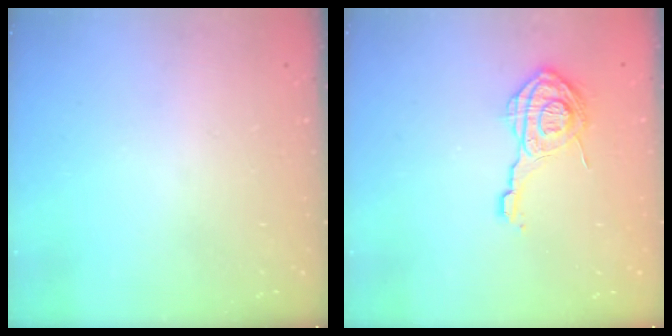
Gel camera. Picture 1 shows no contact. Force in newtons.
{"total": 14.0, "press": 14.0, "slide": 0.6}